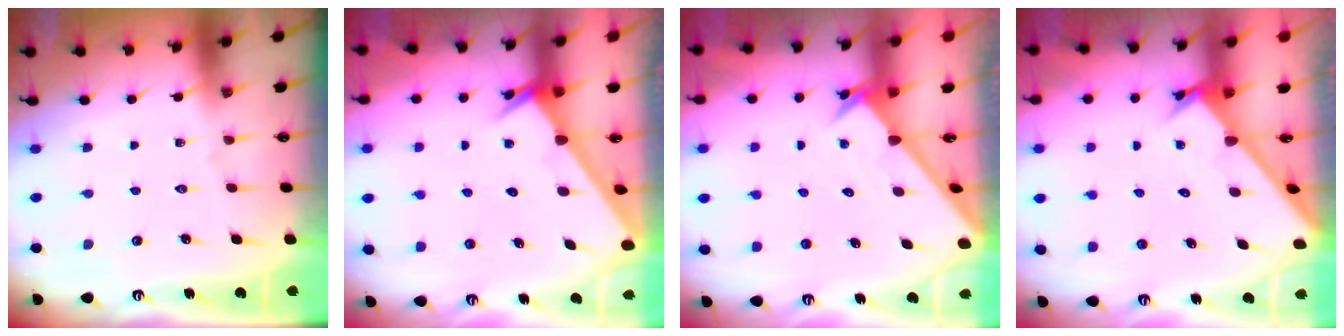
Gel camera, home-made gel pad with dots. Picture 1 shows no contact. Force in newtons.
{"total": 2.7, "press": 2.7, "slide": 0.3}
{"total": 2.3, "press": 2.3, "slide": 0.2}
{"total": 2.5, "press": 2.5, "slide": 0.1}